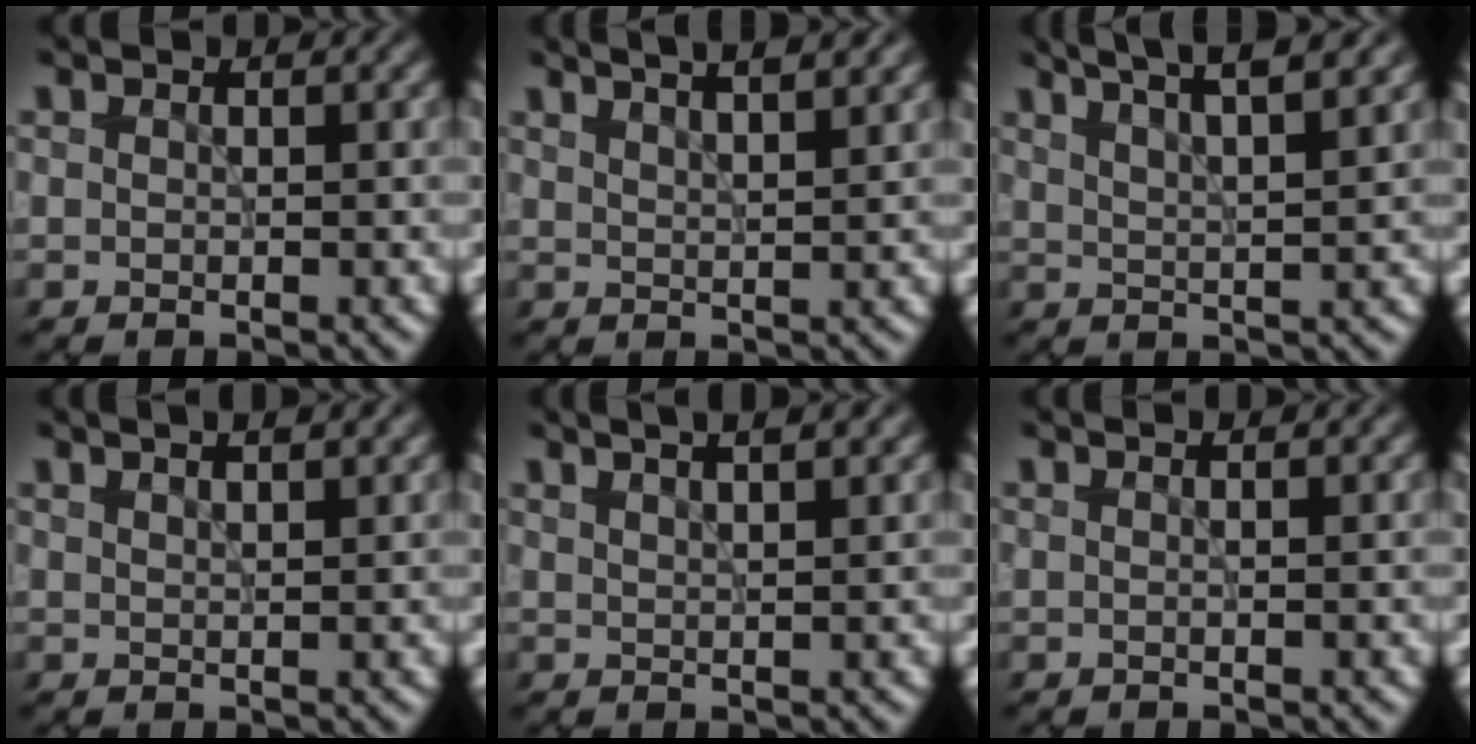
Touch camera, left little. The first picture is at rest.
{"total": 6.5, "force": [4.5, 2.3, 4.1], "torque": [-0.025, 0.039, 0.034]}
{"total": 7.0, "force": [5.1, 1.5, 4.6], "torque": [-0.045, 0.029, 0.047]}
{"total": 4.3, "force": [2.8, 1.7, 2.7], "torque": [-0.006, 0.029, 0.005]}
{"total": 5.7, "force": [3.7, 2.2, 3.8], "torque": [-0.020, 0.039, 0.021]}
{"total": 1.6, "force": [0.7, 0.6, 1.3], "torque": [-0.010, -0.002, -0.010]}